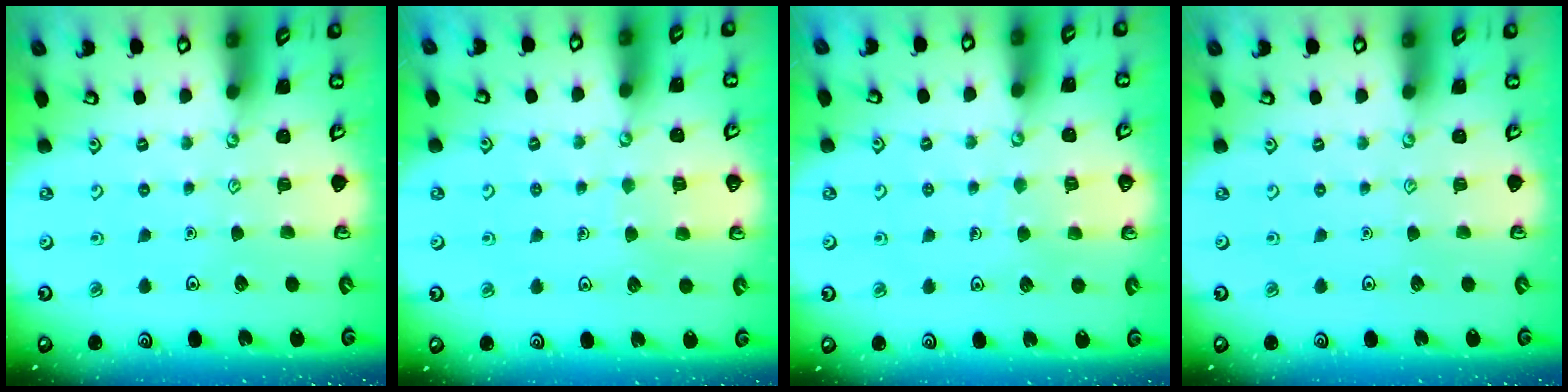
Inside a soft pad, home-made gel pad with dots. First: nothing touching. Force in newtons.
{"total": 5.1, "press": 5.1, "slide": 0.5}
{"total": 4.3, "press": 4.3, "slide": 0.4}
{"total": 0.0}